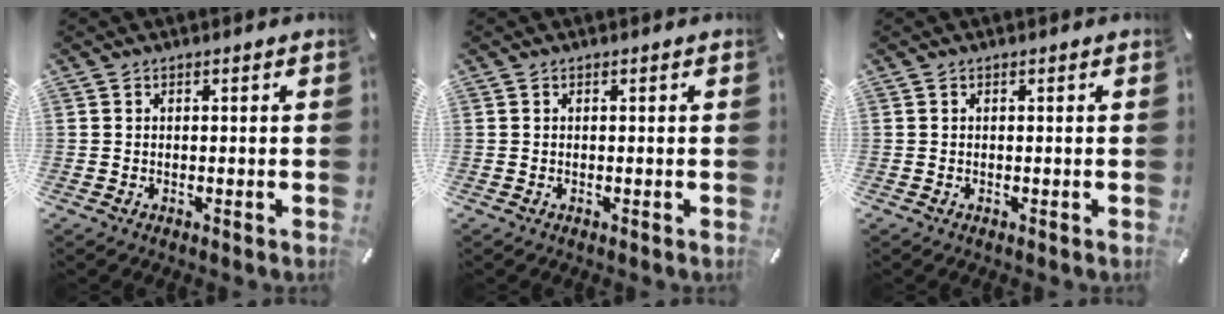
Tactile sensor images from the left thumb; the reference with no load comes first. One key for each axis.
{"total": 0.0}
{"total": 0.0}